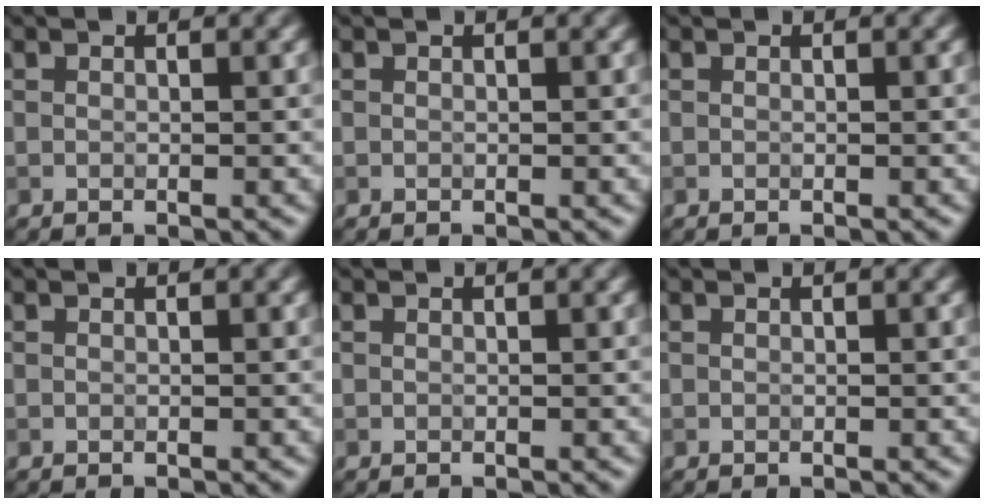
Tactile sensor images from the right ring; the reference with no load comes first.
{"total": 0.0}
{"total": 0.0}
{"total": 0.0}
{"total": 0.0}
{"total": 0.0}